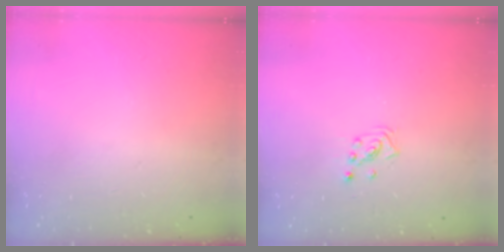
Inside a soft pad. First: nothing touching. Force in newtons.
{"total": 1.4, "press": 1.4, "slide": 0.1}